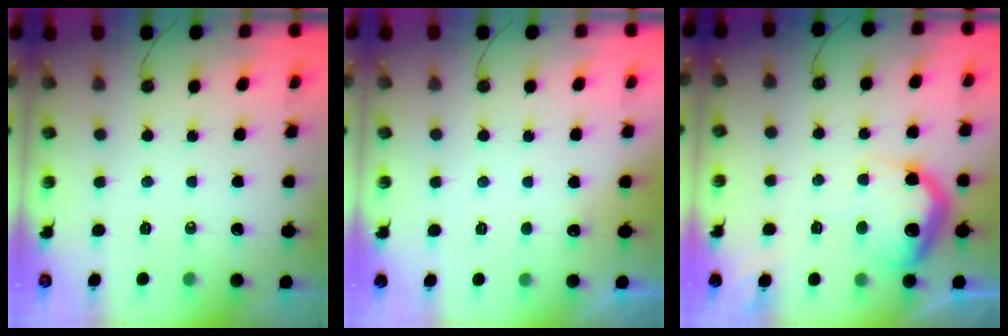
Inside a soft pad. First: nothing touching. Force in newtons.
{"total": 2.6, "press": 2.4, "slide": 0.9}
{"total": 17.4, "press": 17.3, "slide": 1.5}